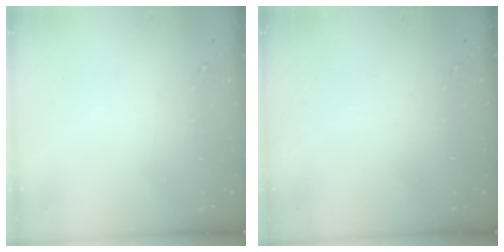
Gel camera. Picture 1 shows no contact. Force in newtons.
{"total": 0.0}